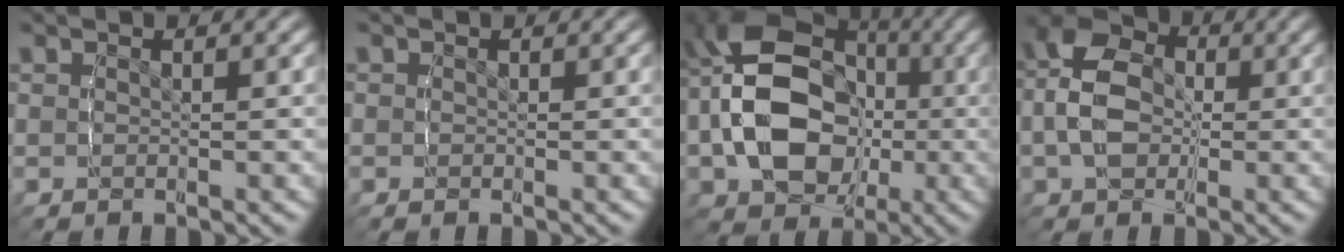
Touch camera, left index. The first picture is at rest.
{"total": 3.0, "force": [-1.1, 0.4, -2.8], "torque": [0.028, -0.005, -0.028]}
{"total": 15.4, "force": [-2.4, 13.7, 6.6], "torque": [-0.169, -0.048, -0.051]}
{"total": 9.2, "force": [0.5, 8.7, 3.0], "torque": [-0.073, 0.001, -0.016]}